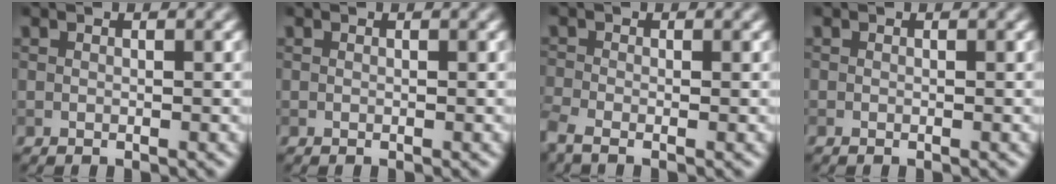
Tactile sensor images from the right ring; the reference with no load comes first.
{"total": 0.0}
{"total": 2.0, "force": [-1.3, 0.7, 1.3], "torque": [-0.034, -0.013, -0.035]}
{"total": 0.0}